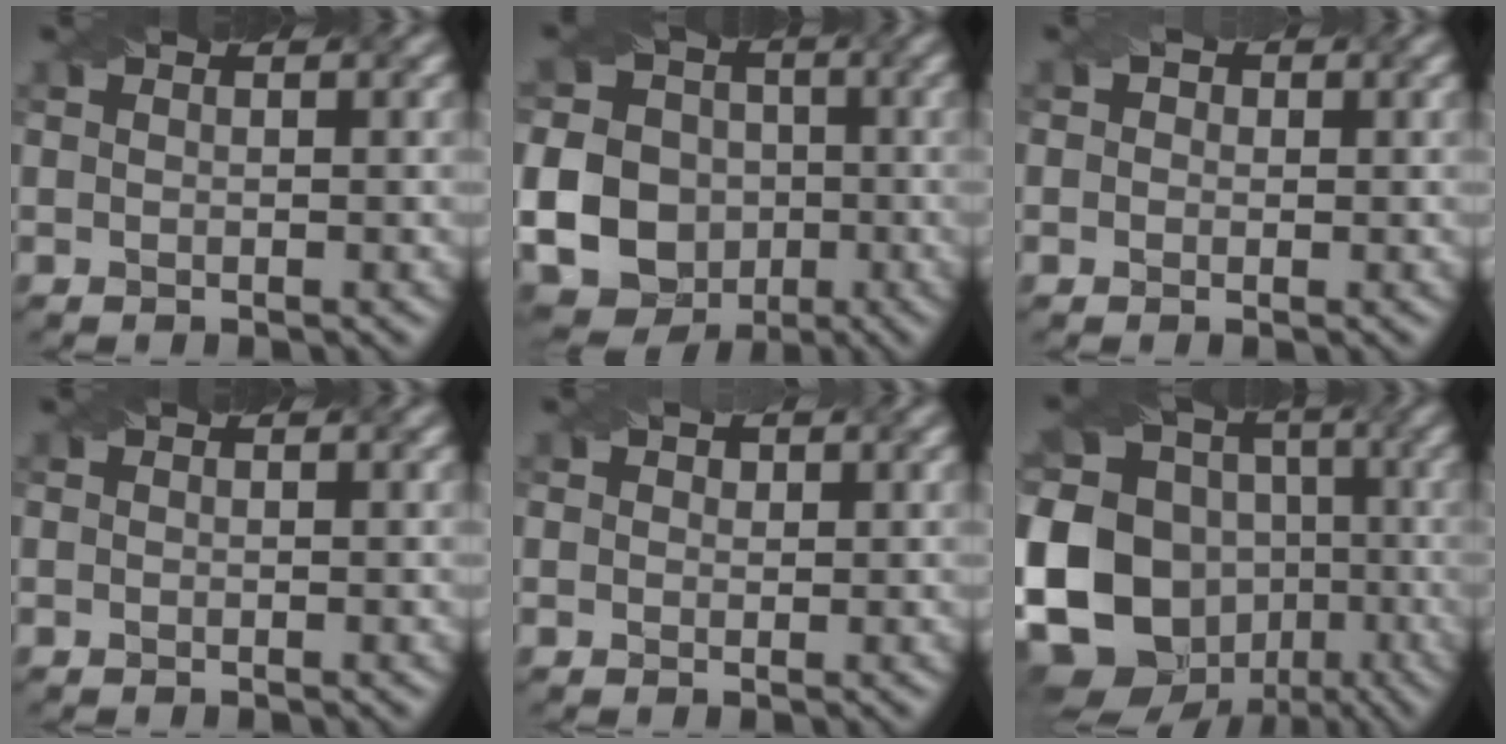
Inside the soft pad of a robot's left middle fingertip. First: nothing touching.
{"total": 14.3, "force": [-3.3, 13.4, 3.9], "torque": [-0.126, -0.016, -0.057]}
{"total": 0.6, "force": [-0.2, 0.4, -0.3], "torque": [-0.014, 0.009, 0.006]}
{"total": 0.7, "force": [-0.3, -0.4, -0.5], "torque": [-0.002, -0.006, 0.007]}
{"total": 0.5, "force": [-0.1, 0.0, -0.5], "torque": [-0.005, 0.000, 0.017]}
{"total": 18.3, "force": [-4.7, 16.2, 7.3], "torque": [-0.187, -0.004, -0.080]}